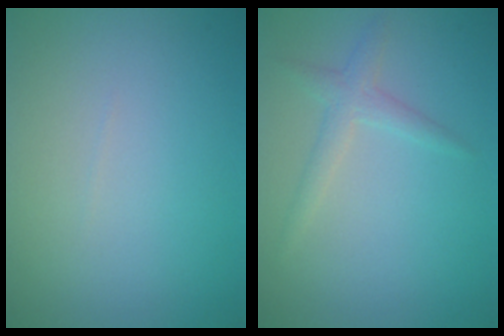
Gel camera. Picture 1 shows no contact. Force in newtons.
{"total": 1.9, "press": 1.9, "slide": 0.1}